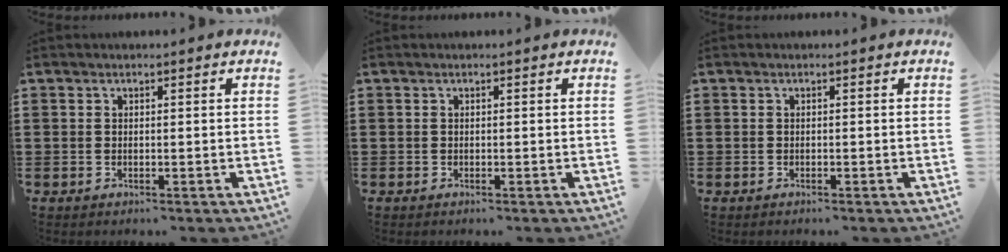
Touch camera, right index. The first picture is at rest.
{"total": 0.0}
{"total": 0.0}